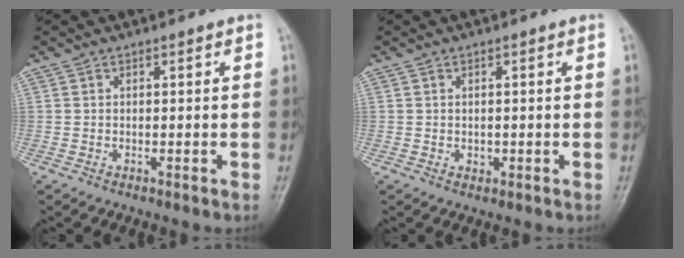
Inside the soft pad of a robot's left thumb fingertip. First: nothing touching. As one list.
[{"total": 1.0, "force": [0.0, 0.9, 0.5], "torque": [-0.004, 0.000, 0.002]}]